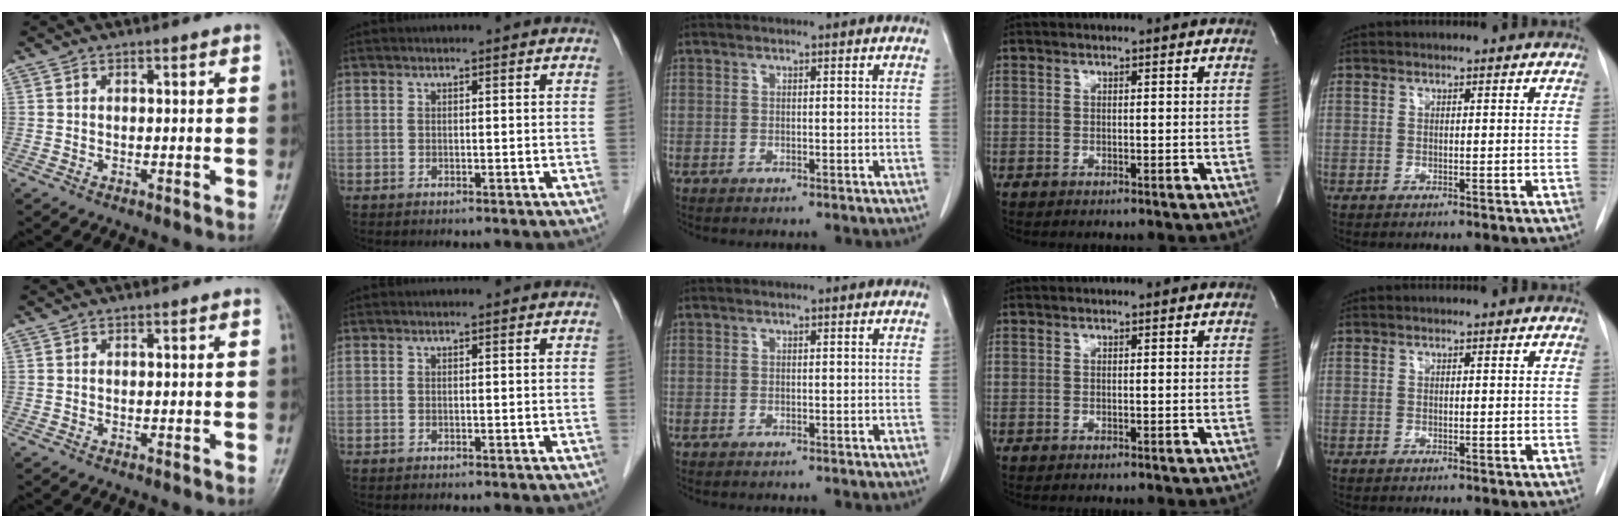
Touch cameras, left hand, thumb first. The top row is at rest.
{}